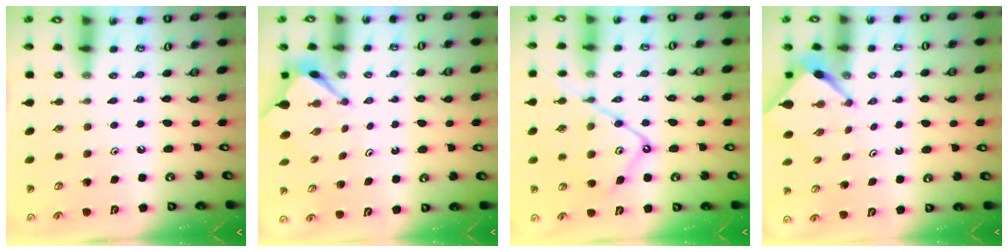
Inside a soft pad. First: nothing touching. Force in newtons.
{"total": 2.9, "press": 2.9, "slide": 0.2}
{"total": 14.0, "press": 13.9, "slide": 1.3}
{"total": 2.9, "press": 2.9, "slide": 0.4}